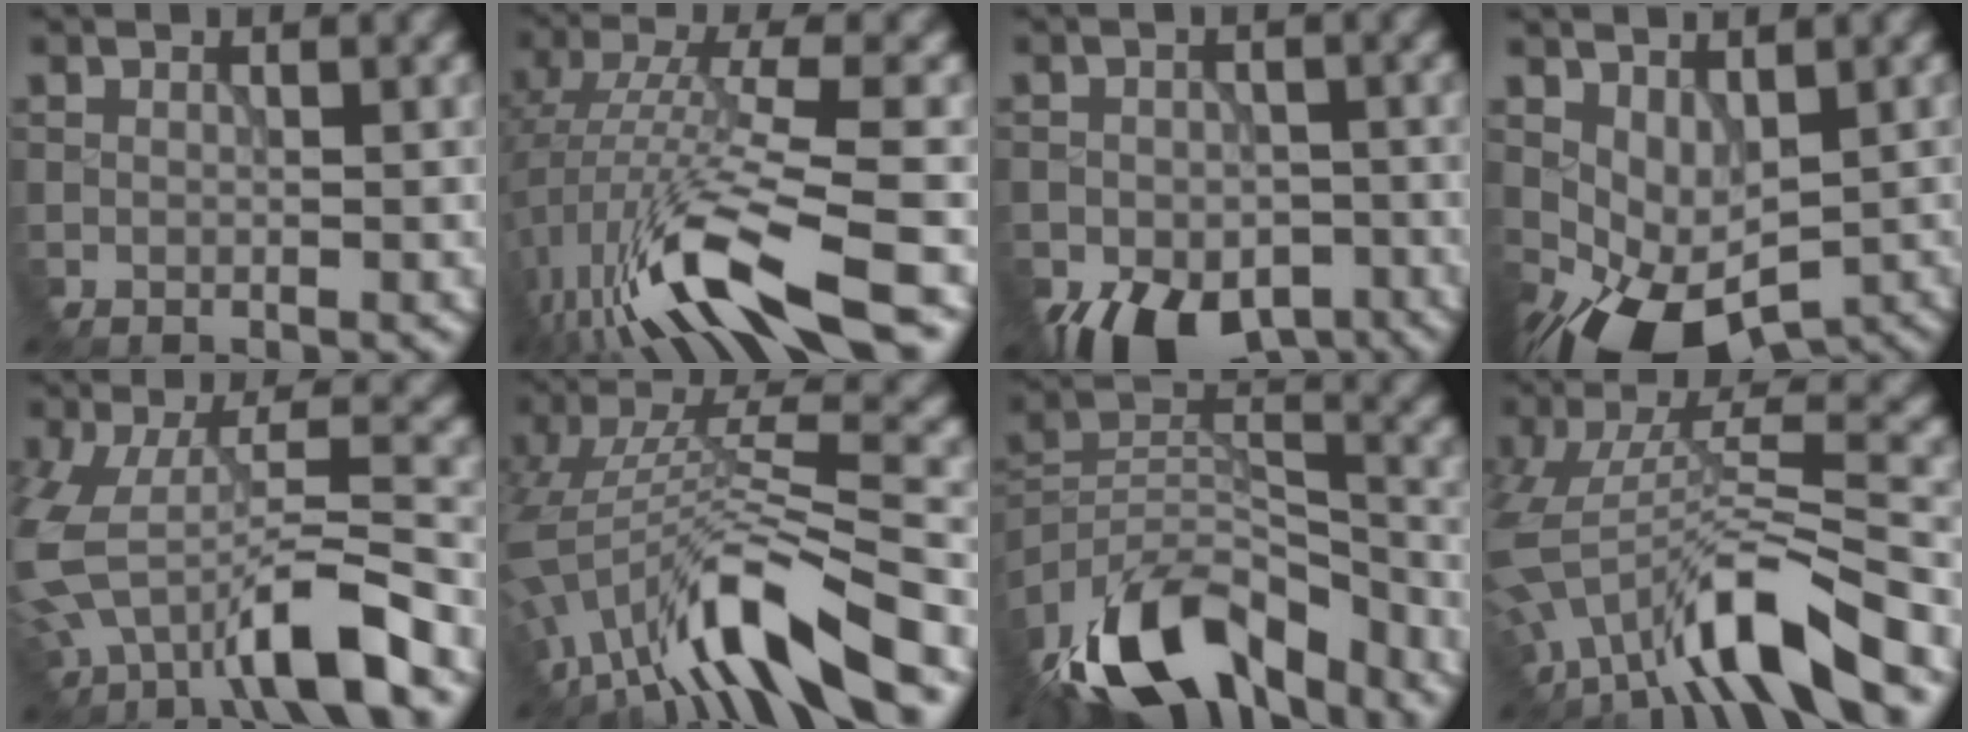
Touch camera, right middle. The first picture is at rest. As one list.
[{"total": 10.2, "force": [-4.6, 2.1, 8.9], "torque": [-0.168, 0.004, -0.085]}, {"total": 10.0, "force": [-6.2, 5.8, 5.4], "torque": [-0.083, -0.050, -0.085]}, {"total": 7.5, "force": [-2.8, 4.1, 5.6], "torque": [-0.099, -0.027, -0.032]}, {"total": 8.2, "force": [-3.9, 2.1, 6.9], "torque": [-0.127, 0.005, -0.075]}, {"total": 10.9, "force": [-7.0, 2.0, 8.2], "torque": [-0.145, 0.014, -0.128]}, {"total": 14.1, "force": [-10.7, 5.8, 7.1], "torque": [-0.152, 0.013, -0.186]}, {"total": 9.1, "force": [-5.7, 1.6, 7.0], "torque": [-0.124, 0.008, -0.108]}]